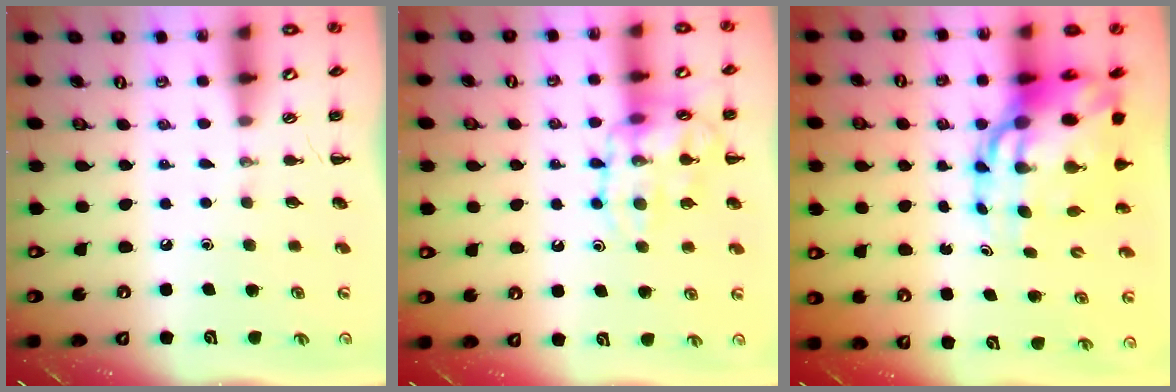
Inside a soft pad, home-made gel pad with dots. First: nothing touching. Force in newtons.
{"total": 15.8, "press": 15.7, "slide": 1.4}
{"total": 17.0, "press": 16.4, "slide": 4.7}